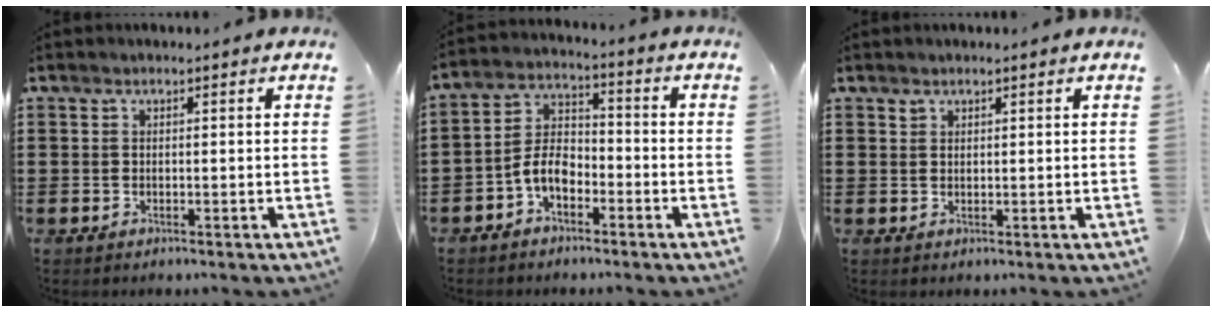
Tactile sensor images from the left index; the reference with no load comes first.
{"total": 5.7, "force": [-3.3, 3.1, 3.4], "torque": [-0.088, 0.006, -0.073]}
{"total": 0.9, "force": [0.8, 0.4, 0.0], "torque": [-0.003, 0.001, 0.016]}